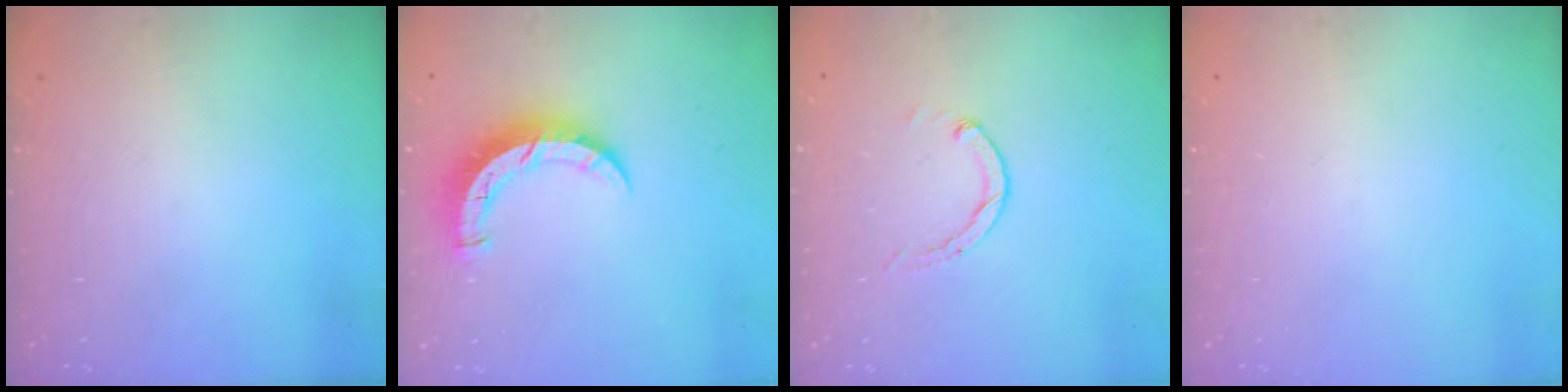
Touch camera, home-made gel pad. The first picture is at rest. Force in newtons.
{"total": 8.7, "press": 8.6, "slide": 0.5}
{"total": 0.0}
{"total": 0.0}